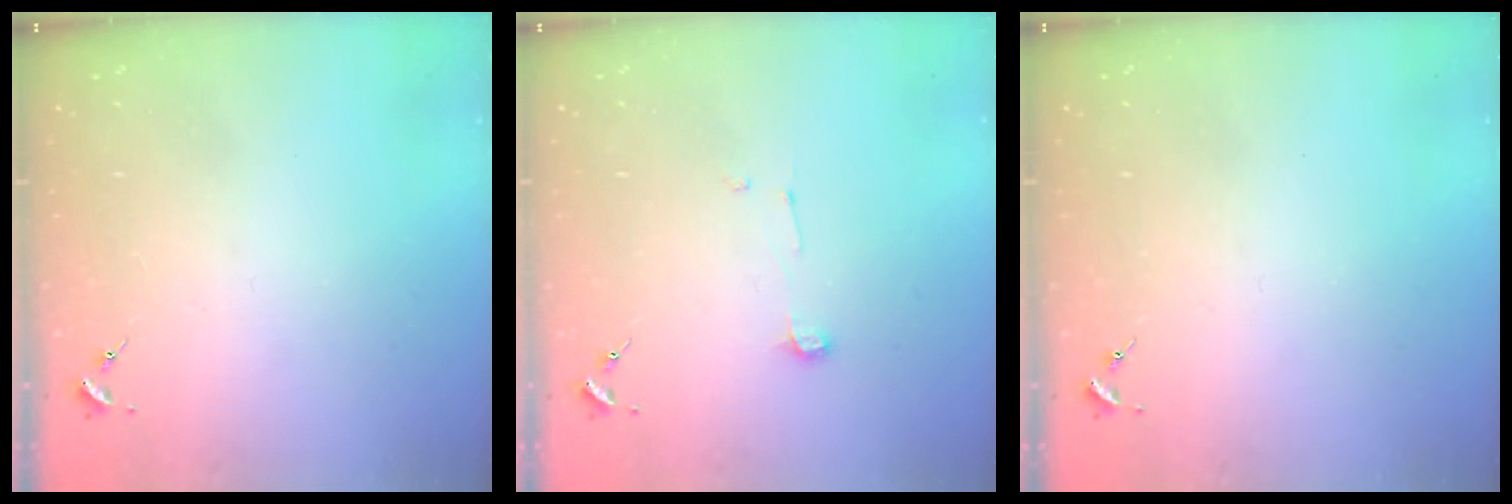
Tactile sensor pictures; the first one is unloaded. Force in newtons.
{"total": 4.9, "press": 4.9, "slide": 0.2}
{"total": 0.0}